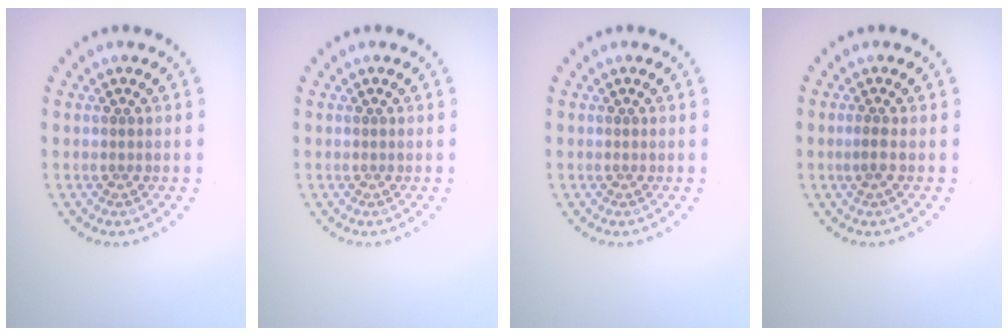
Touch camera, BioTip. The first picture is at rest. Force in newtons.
{"total": 0.0}
{"total": 0.0}
{"total": 0.9, "press": 0.7, "slide": 0.6}